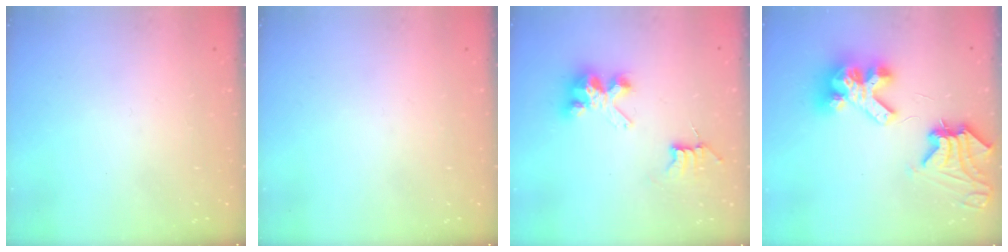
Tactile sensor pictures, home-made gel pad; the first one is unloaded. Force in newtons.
{"total": 0.0}
{"total": 7.1, "press": 7.1, "slide": 0.2}
{"total": 12.4, "press": 12.3, "slide": 1.4}